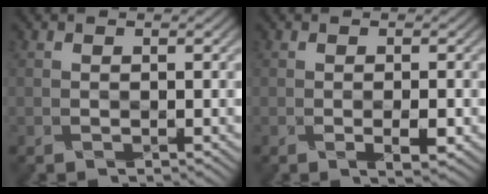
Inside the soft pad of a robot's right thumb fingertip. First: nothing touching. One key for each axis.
{"total": 1.9, "fx": -0.6, "fy": 0.4, "fz": 1.7, "tx": -0.031, "ty": -0.004, "tz": -0.004}